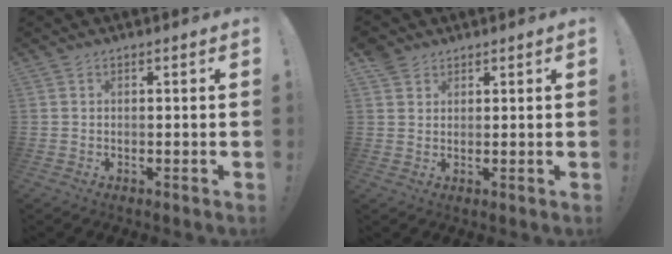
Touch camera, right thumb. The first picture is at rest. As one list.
[{"total": 3.4, "force": [2.5, 2.3, 0.6], "torque": [-0.008, -0.012, 0.046]}]